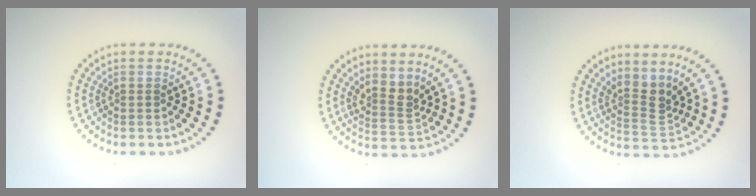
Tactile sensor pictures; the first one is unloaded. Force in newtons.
{"total": 2.4, "press": 1.8, "slide": 1.6}
{"total": 2.9, "press": 2.1, "slide": 2.0}